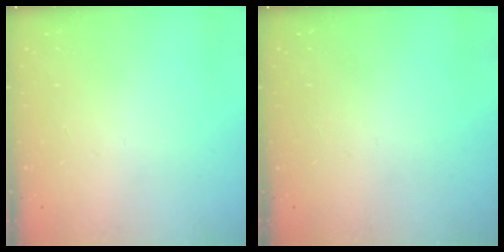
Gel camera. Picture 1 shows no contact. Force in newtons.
{"total": 0.0}